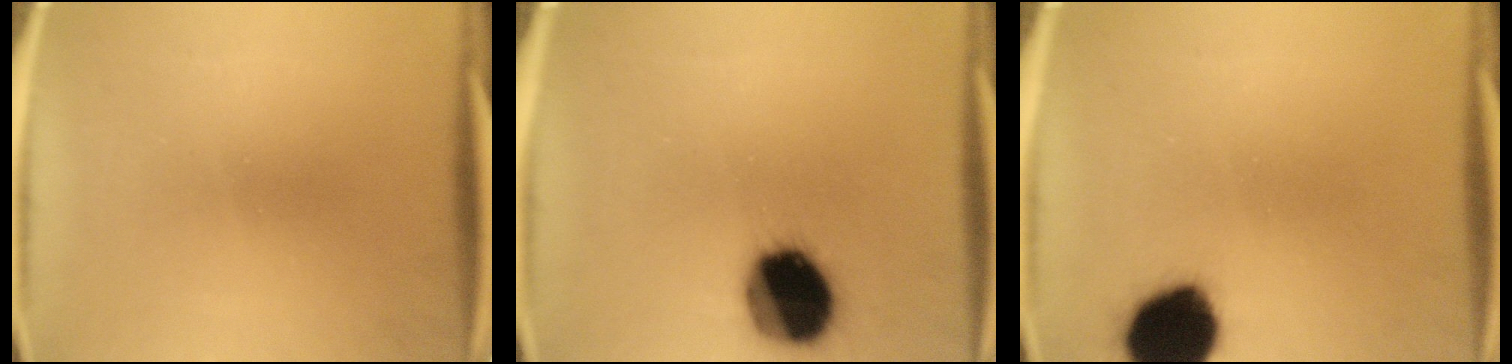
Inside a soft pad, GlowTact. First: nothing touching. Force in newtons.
{"total": 18.6}
{"total": 15.9}